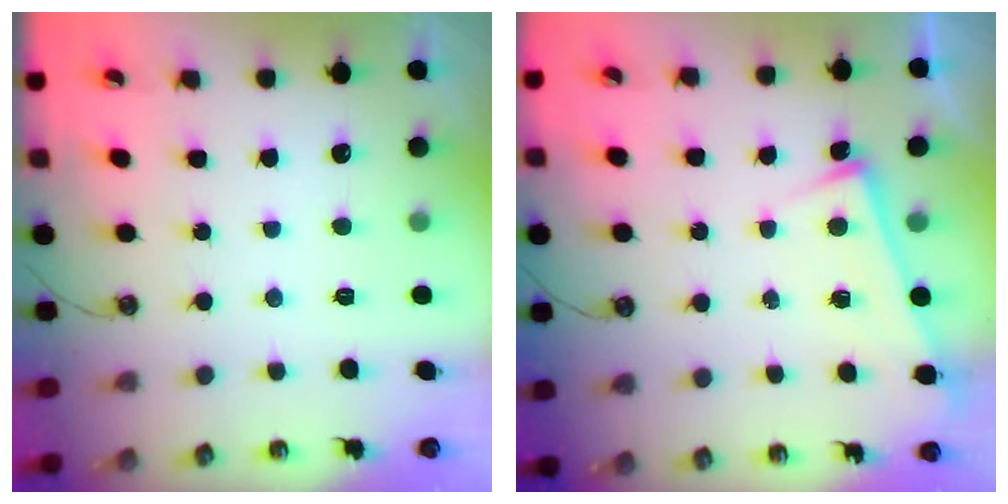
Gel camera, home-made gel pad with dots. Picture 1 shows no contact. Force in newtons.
{"total": 2.8, "press": 2.8, "slide": 0.5}